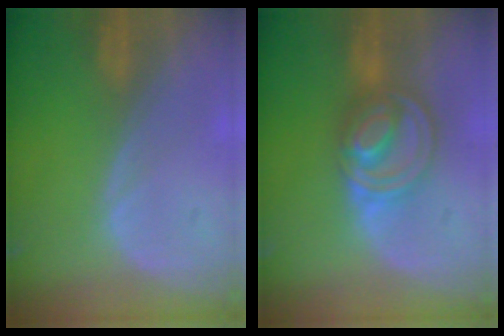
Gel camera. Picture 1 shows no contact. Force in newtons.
{"total": 7.9, "press": 6.8, "slide": 3.9}